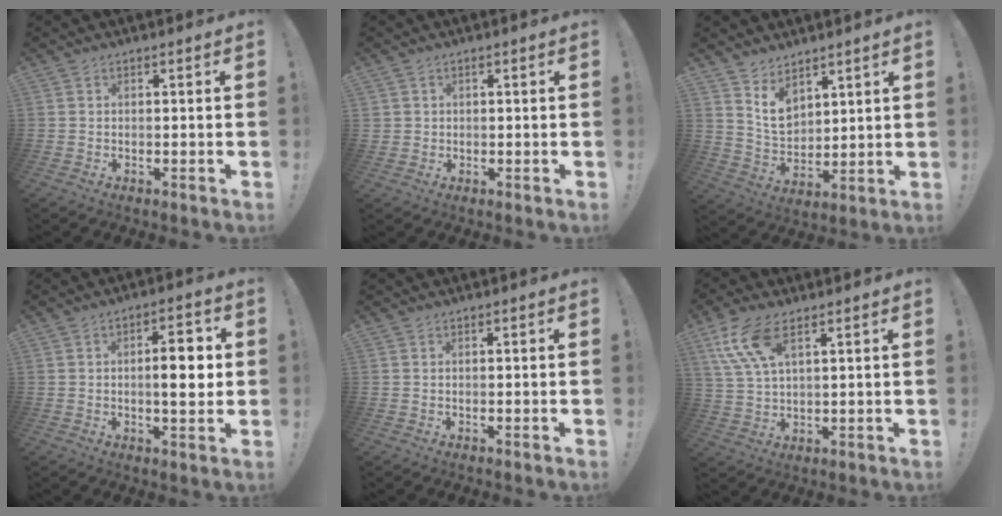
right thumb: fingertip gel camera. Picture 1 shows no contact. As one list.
[{"total": 2.3, "force": [1.0, 2.1, 0.2], "torque": [0.008, -0.007, 0.017]}, {"total": 9.0, "force": [6.1, 5.9, 3.0], "torque": [-0.040, -0.050, 0.118]}, {"total": 8.3, "force": [0.2, 2.8, 7.8], "torque": [-0.109, 0.004, -0.006]}, {"total": 0.0}, {"total": 10.6, "force": [5.7, 4.1, 8.0], "torque": [-0.158, -0.016, 0.108]}]